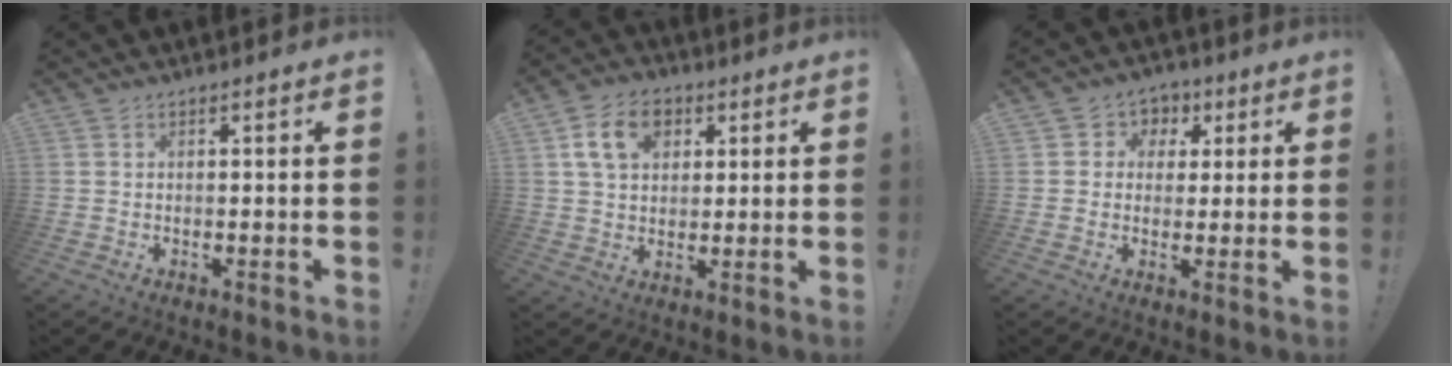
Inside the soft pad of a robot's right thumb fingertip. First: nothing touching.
{"total": 11.5, "force": [4.5, 8.3, 6.6], "torque": [-0.097, -0.001, 0.086]}
{"total": 5.4, "force": [0.3, 5.3, 1.2], "torque": [-0.010, 0.001, 0.008]}